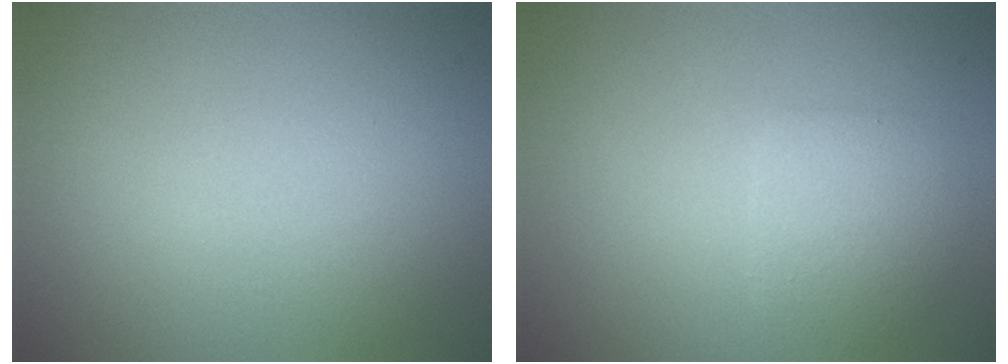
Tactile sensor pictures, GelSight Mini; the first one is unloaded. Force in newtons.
{"total": 2.2, "press": 2.2, "slide": 0.1}